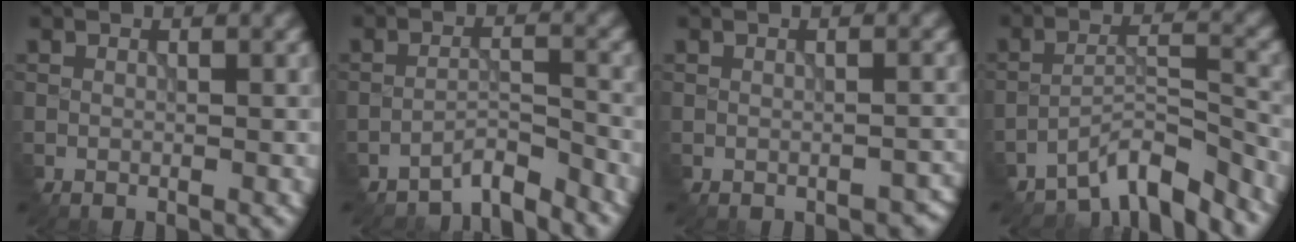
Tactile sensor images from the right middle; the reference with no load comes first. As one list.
[{"total": 3.3, "force": [-3.3, 0.1, 0.3], "torque": [-0.004, 0.008, -0.061]}, {"total": 1.6, "force": [-1.4, 0.6, 0.6], "torque": [-0.012, -0.003, -0.009]}, {"total": 6.0, "force": [-5.4, 1.1, 2.2], "torque": [-0.033, 0.006, -0.094]}]